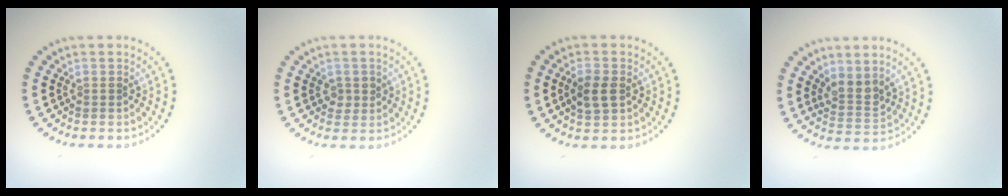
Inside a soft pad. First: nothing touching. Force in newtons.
{"total": 1.5, "press": 1.4, "slide": 0.6}
{"total": 2.5, "press": 2.5, "slide": 0.3}
{"total": 2.3, "press": 1.9, "slide": 1.3}